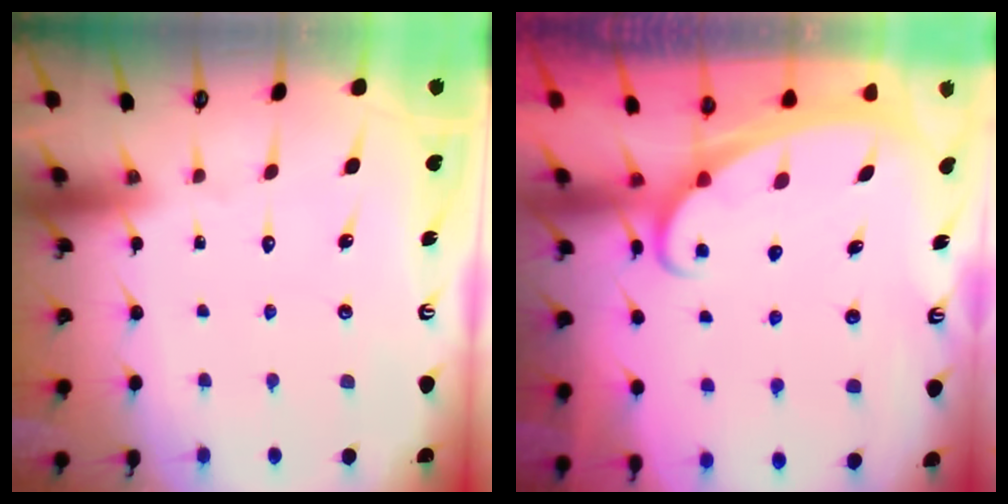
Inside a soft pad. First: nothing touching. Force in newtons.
{"total": 2.3, "press": 2.3, "slide": 0.3}